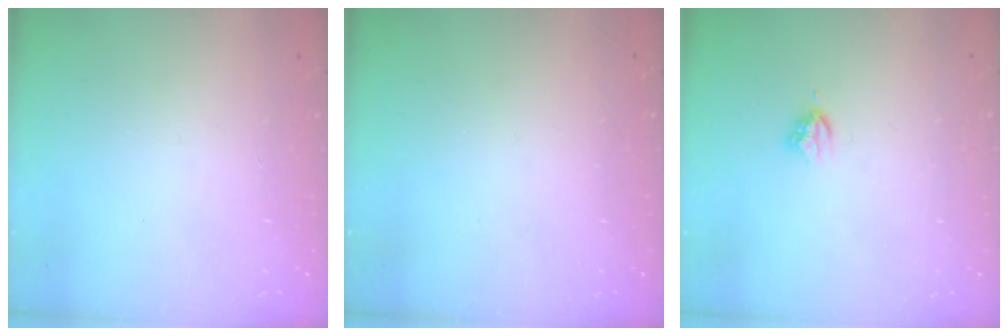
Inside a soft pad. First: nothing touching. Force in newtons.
{"total": 0.0}
{"total": 3.4, "press": 3.4, "slide": 0.4}